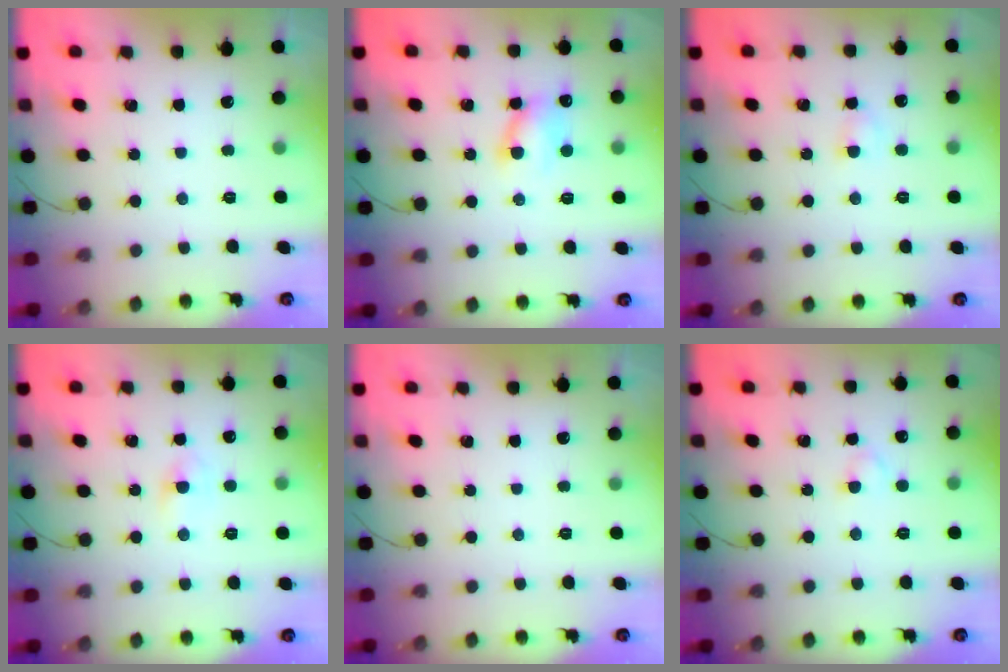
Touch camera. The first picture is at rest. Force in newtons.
{"total": 7.1, "press": 7.0, "slide": 0.9}
{"total": 2.4, "press": 2.3, "slide": 0.9}
{"total": 3.4, "press": 3.2, "slide": 1.0}
{"total": 0.0}
{"total": 2.3, "press": 2.1, "slide": 1.0}